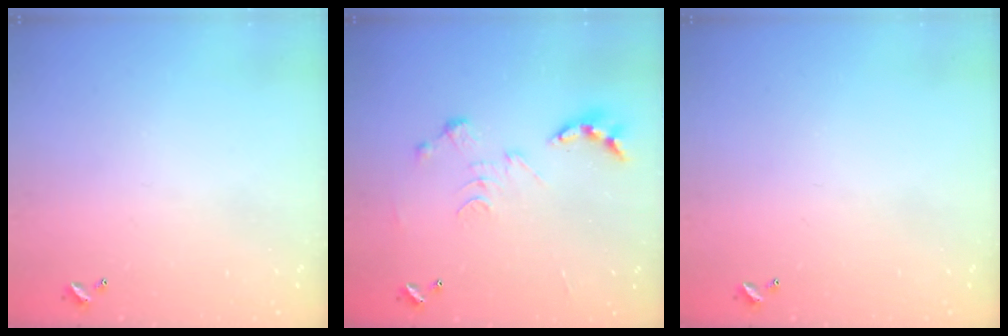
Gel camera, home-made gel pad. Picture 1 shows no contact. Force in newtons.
{"total": 0.0}
{"total": 0.0}